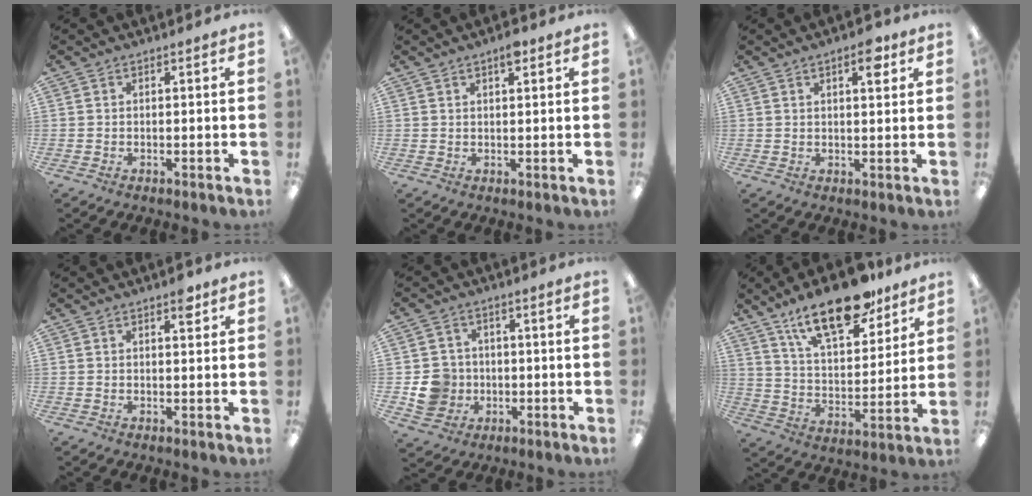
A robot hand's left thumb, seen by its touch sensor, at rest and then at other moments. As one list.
[{"total": 2.7, "force": [2.0, 0.8, 1.8], "torque": [-0.021, -0.004, 0.031]}, {"total": 5.4, "force": [3.0, 2.0, 4.0], "torque": [-0.045, -0.010, 0.044]}, {"total": 3.0, "force": [1.9, 1.2, 2.0], "torque": [-0.010, -0.011, 0.027]}, {"total": 7.7, "force": [-1.2, 7.3, 2.1], "torque": [-0.045, 0.015, -0.014]}, {"total": 19.7, "force": [13.9, 7.9, 11.5], "torque": [-0.181, -0.071, 0.235]}]